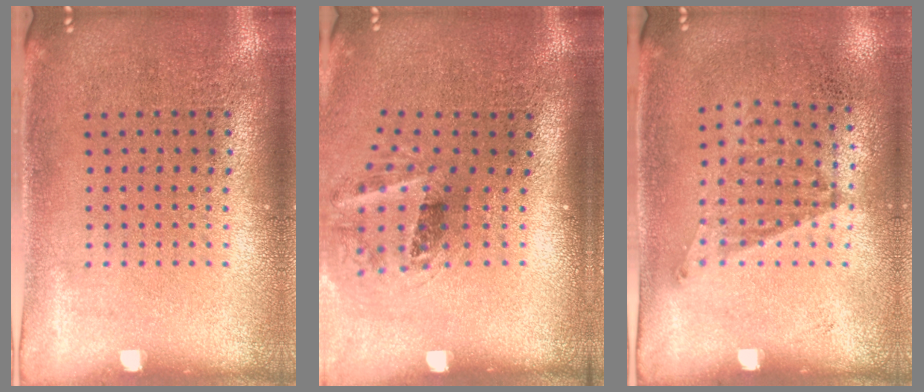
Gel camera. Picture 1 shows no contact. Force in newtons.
{"total": 1.6, "press": 1.2, "slide": 1.1}
{"total": 1.2, "press": 0.9, "slide": 0.7}